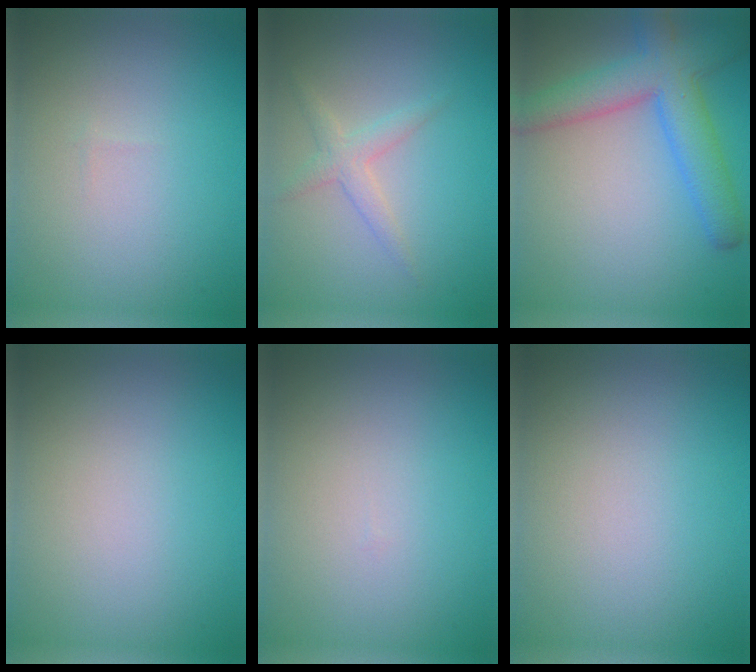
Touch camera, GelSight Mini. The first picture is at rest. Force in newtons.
{"total": 1.9, "press": 1.9, "slide": 0.1}
{"total": 6.4, "press": 6.4, "slide": 0.3}
{"total": 0.0}
{"total": 0.0}
{"total": 0.0}